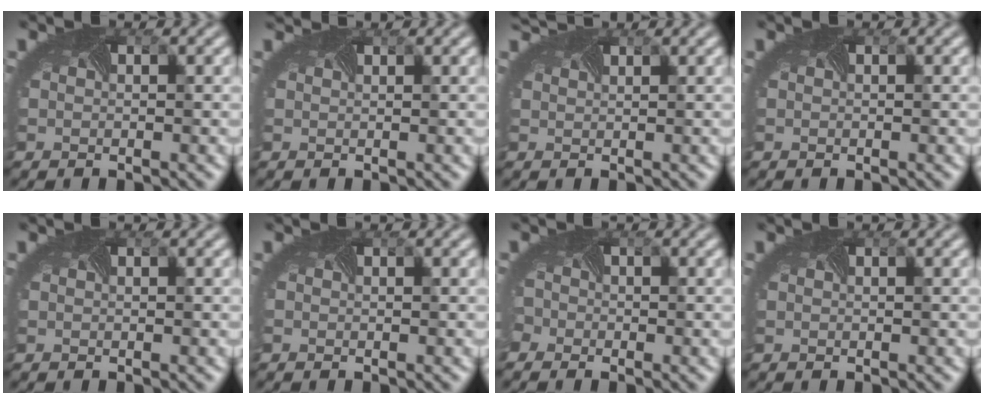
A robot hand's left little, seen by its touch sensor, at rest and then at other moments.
{"total": 1.6, "force": [1.5, -0.3, 0.1], "torque": [-0.008, 0.003, 0.019]}
{"total": 1.8, "force": [1.8, -0.3, 0.0], "torque": [-0.007, 0.006, 0.025]}
{"total": 0.0}
{"total": 0.0}
{"total": 0.0}
{"total": 3.5, "force": [-2.1, 2.5, 1.2], "torque": [-0.036, -0.004, -0.041]}
{"total": 0.0}